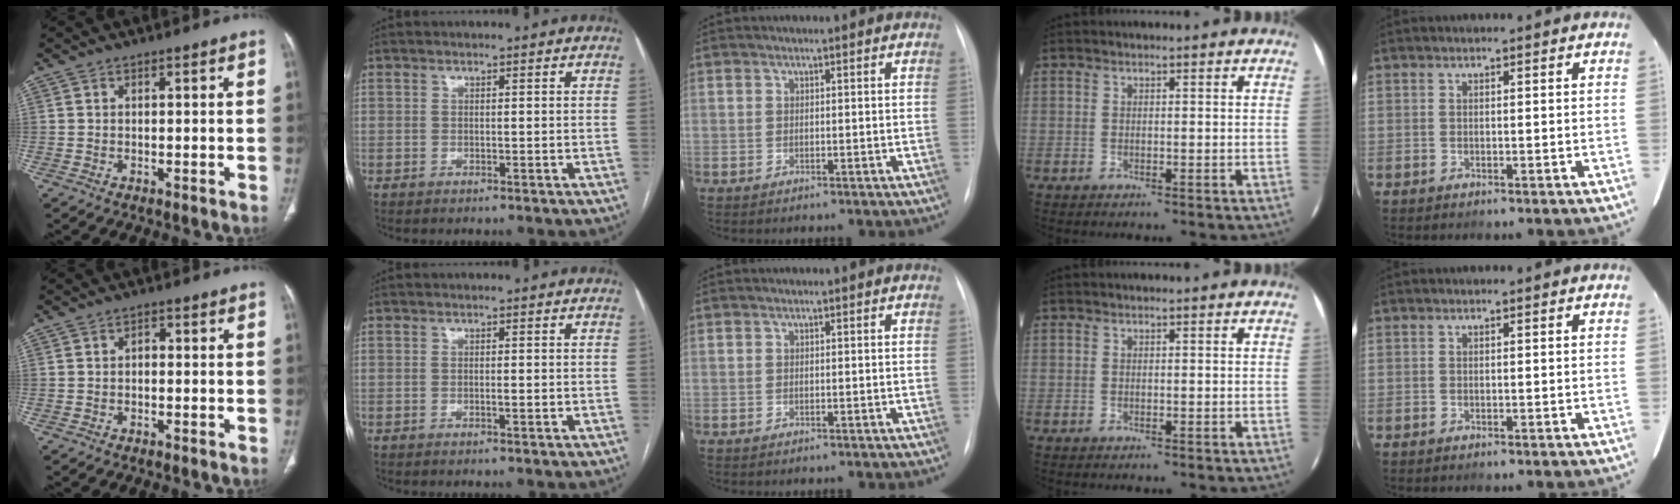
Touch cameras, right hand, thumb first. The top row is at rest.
{"thumb": {"total": 1.2, "force": [-0.3, 0.9, 0.7], "torque": [-0.001, 0.003, -0.009]}, "index": {"total": 0.9, "force": [-0.1, 0.2, 0.9], "torque": [-0.016, -0.002, -0.002]}}